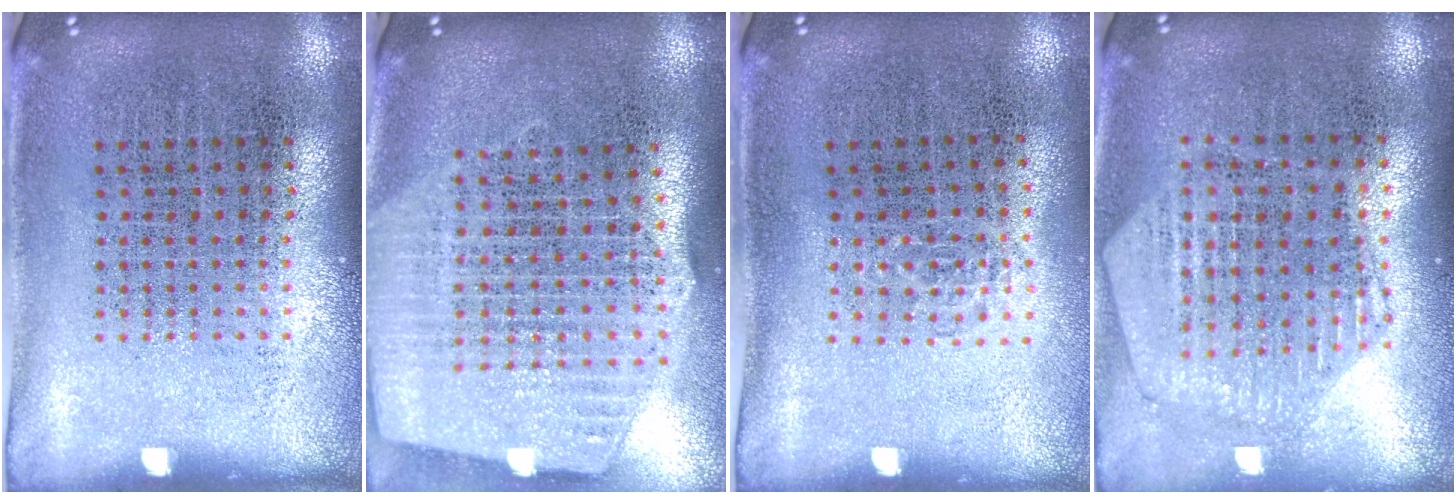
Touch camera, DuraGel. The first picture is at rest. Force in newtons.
{"total": 2.6, "press": 2.2, "slide": 1.4}
{"total": 0.6, "press": 0.5, "slide": 0.3}
{"total": 1.2, "press": 1.1, "slide": 0.3}